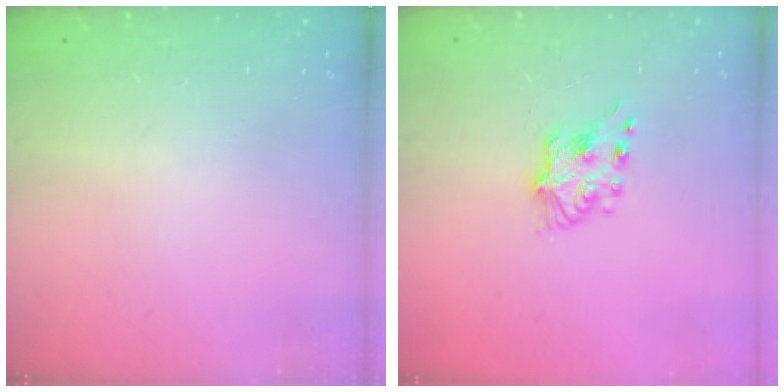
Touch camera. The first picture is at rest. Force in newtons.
{"total": 7.1, "press": 7.1, "slide": 0.5}